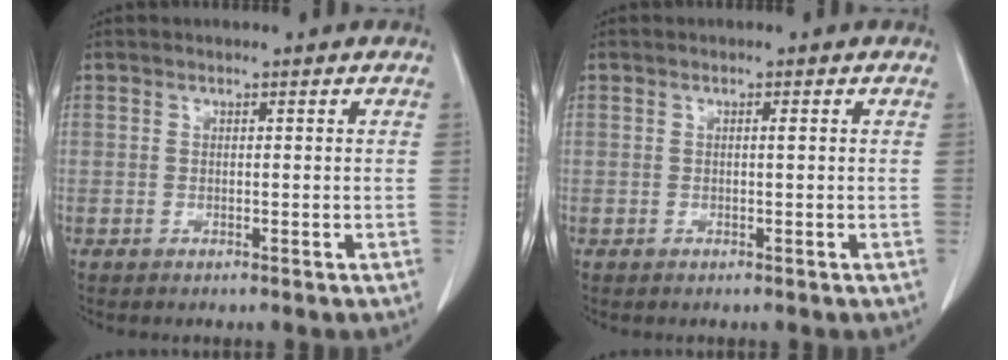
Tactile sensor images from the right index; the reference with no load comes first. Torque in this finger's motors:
{"motor_torque": [-0.20, 0.13, 0.00, -0.01]}